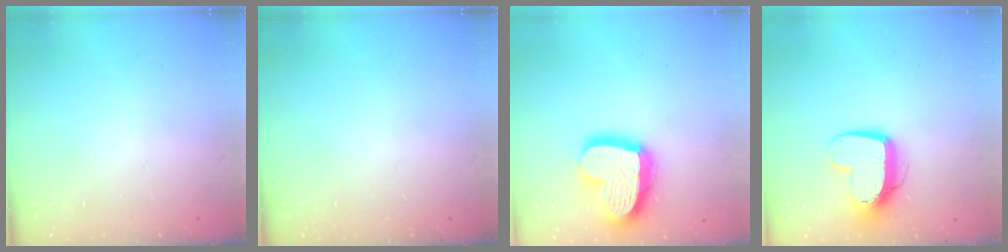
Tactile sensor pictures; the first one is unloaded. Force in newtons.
{"total": 0.0}
{"total": 21.6, "press": 21.5, "slide": 1.9}
{"total": 12.1, "press": 12.0, "slide": 1.2}